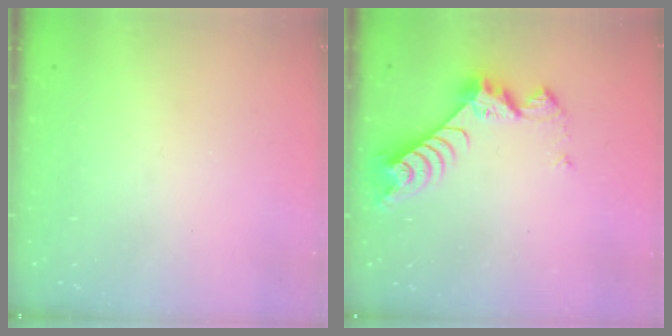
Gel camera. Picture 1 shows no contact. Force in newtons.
{"total": 8.2, "press": 8.2, "slide": 0.5}